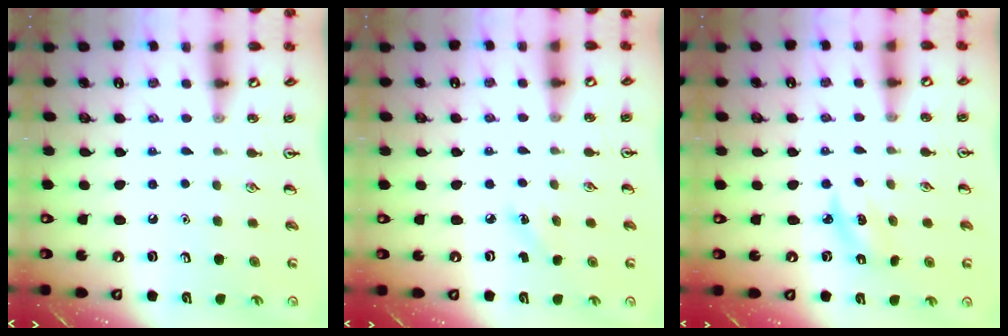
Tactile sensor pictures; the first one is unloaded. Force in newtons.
{"total": 1.9, "press": 1.7, "slide": 0.8}
{"total": 2.6, "press": 2.5, "slide": 0.6}